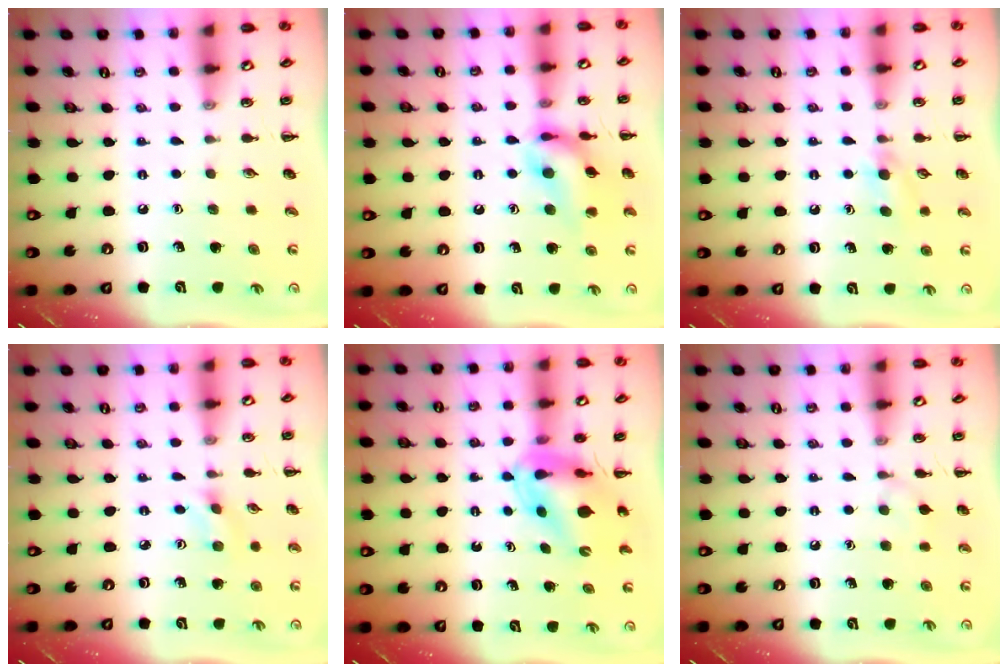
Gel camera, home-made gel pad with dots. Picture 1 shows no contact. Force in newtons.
{"total": 15.1, "press": 14.9, "slide": 1.8}
{"total": 6.1, "press": 5.8, "slide": 1.7}
{"total": 1.4, "press": 1.3, "slide": 0.5}
{"total": 10.7, "press": 10.1, "slide": 3.4}
{"total": 5.6, "press": 5.3, "slide": 1.7}